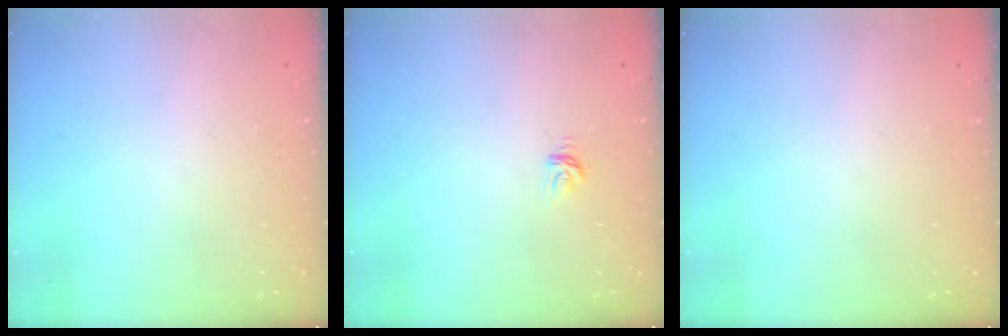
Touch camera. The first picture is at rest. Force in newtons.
{"total": 3.2, "press": 3.2, "slide": 0.2}
{"total": 0.0}